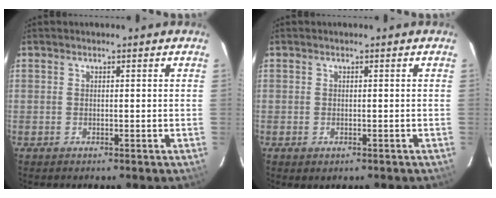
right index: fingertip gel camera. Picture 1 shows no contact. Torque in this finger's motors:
{"motor_torque": [0.45, -0.51, 0.27, 0.04]}